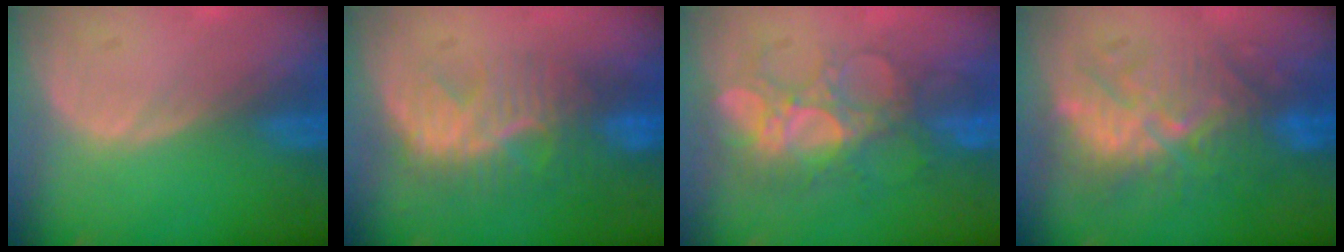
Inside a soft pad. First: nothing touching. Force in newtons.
{"total": 9.3, "press": 8.4, "slide": 3.9}
{"total": 8.5, "press": 8.3, "slide": 1.8}
{"total": 9.8, "press": 9.7, "slide": 1.0}